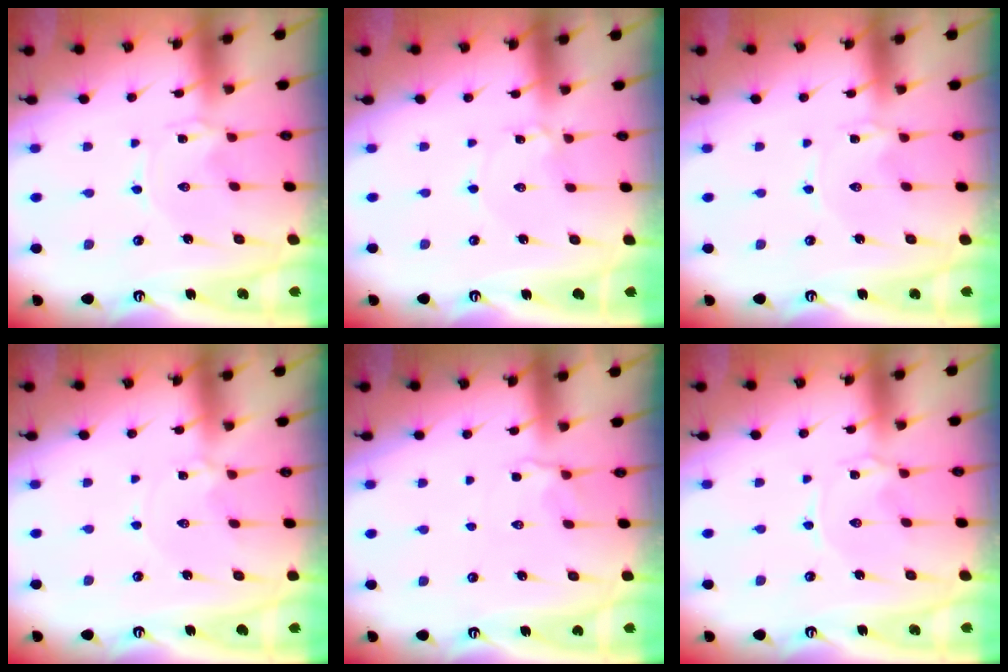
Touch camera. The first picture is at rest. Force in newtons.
{"total": 1.0, "press": 1.0, "slide": 0.0}
{"total": 1.1, "press": 1.1, "slide": 0.2}
{"total": 2.2, "press": 2.2, "slide": 0.2}
{"total": 3.1, "press": 2.7, "slide": 1.4}
{"total": 0.8, "press": 0.7, "slide": 0.3}